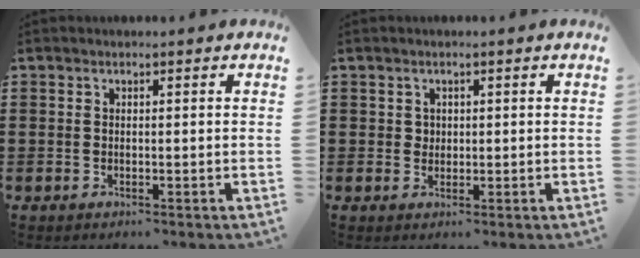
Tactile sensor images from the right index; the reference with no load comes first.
{"total": 1.3, "force": [0.5, 1.1, 0.2], "torque": [-0.009, 0.005, 0.010]}